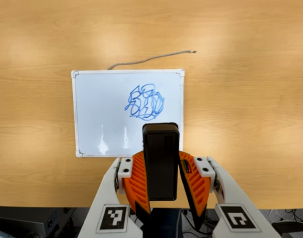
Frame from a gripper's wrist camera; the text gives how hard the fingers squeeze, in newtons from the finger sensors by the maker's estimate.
{"total": 6.0, "left": 5.7, "right": 6.3}